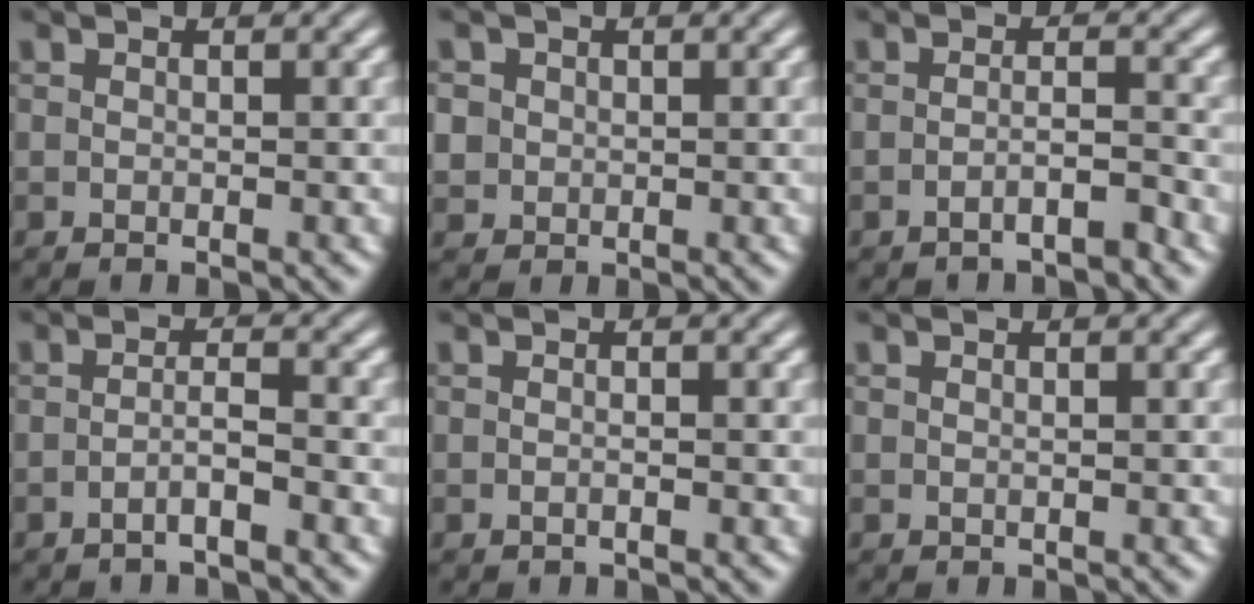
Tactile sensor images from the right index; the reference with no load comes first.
{"total": 2.3, "force": [1.0, 2.0, 0.4], "torque": [-0.021, -0.007, 0.017]}
{"total": 2.0, "force": [-1.7, 0.3, 1.1], "torque": [-0.015, -0.008, -0.030]}
{"total": 1.5, "force": [-1.1, -0.1, 1.1], "torque": [-0.021, -0.009, -0.018]}
{"total": 0.0}
{"total": 0.8, "force": [0.7, 0.3, -0.3], "torque": [0.000, -0.001, 0.012]}